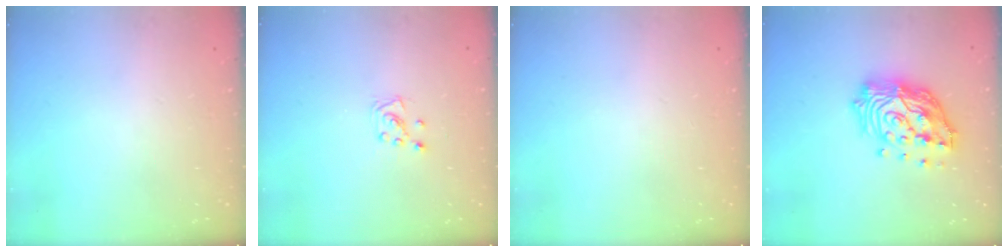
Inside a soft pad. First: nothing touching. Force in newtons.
{"total": 4.9, "press": 4.9, "slide": 0.5}
{"total": 0.0}
{"total": 19.7, "press": 19.5, "slide": 2.7}